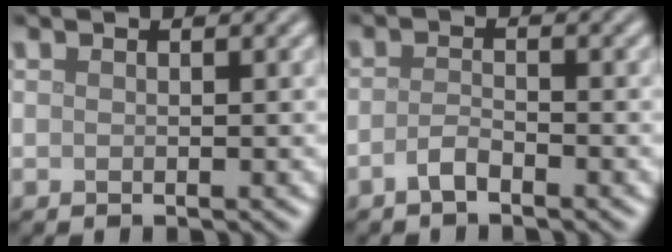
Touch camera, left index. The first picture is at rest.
{"total": 1.6, "force": [-1.1, 0.5, 1.1], "torque": [-0.024, 0.003, -0.025]}